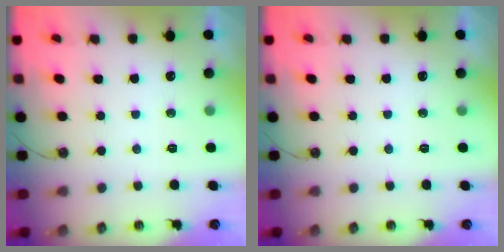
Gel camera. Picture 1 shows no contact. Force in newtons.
{"total": 0.0}